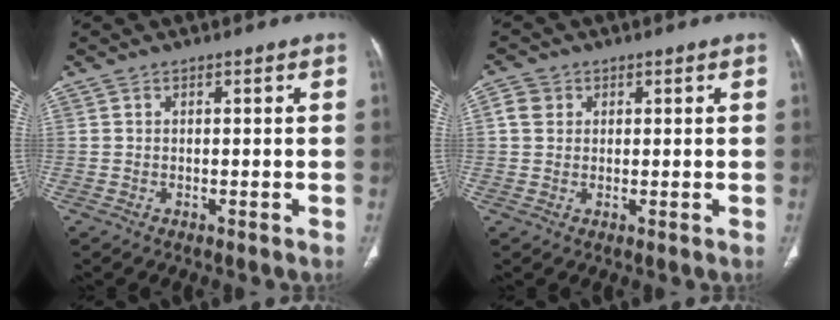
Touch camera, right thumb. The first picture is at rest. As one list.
[{"total": 3.4, "force": [1.0, 2.9, 1.3], "torque": [-0.011, 0.002, 0.019]}]